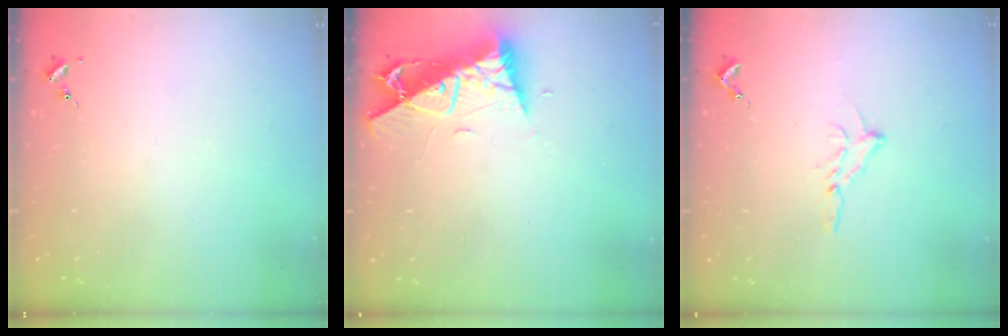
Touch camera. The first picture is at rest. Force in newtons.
{"total": 9.6, "press": 9.5, "slide": 1.2}
{"total": 7.9, "press": 7.9, "slide": 0.9}